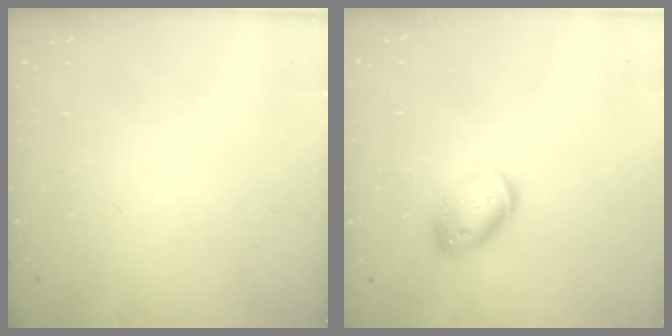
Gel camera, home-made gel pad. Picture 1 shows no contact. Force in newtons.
{"total": 9.3, "press": 9.1, "slide": 1.8}